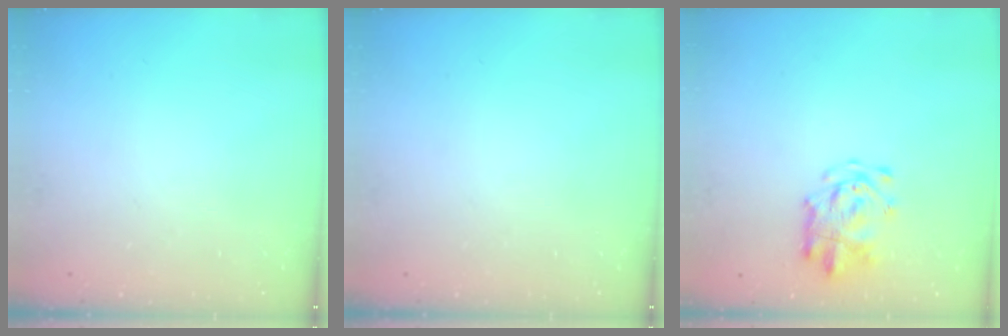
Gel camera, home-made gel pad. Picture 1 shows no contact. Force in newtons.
{"total": 0.0}
{"total": 6.0, "press": 5.9, "slide": 1.3}